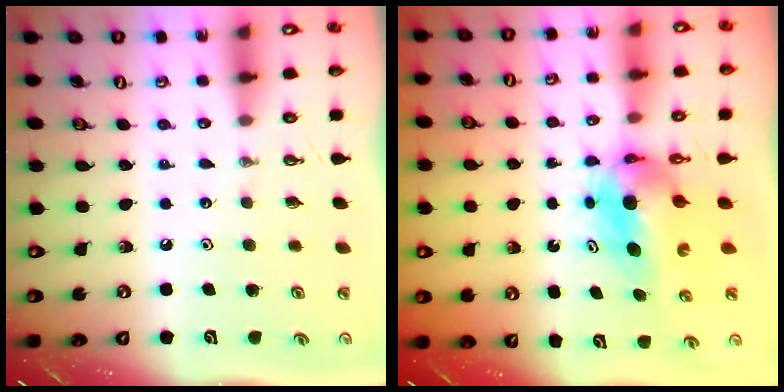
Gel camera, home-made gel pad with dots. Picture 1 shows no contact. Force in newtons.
{"total": 6.2, "press": 6.1, "slide": 1.2}